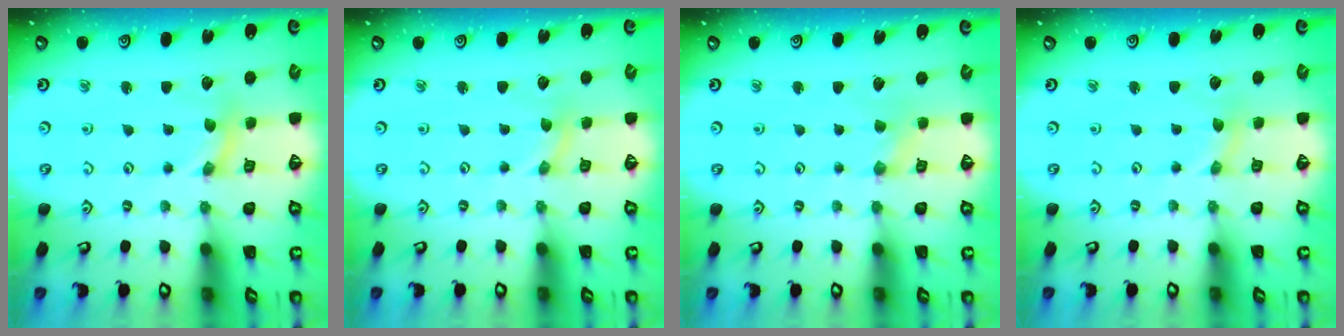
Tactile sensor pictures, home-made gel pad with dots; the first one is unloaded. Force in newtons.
{"total": 0.0}
{"total": 0.0}
{"total": 0.0}